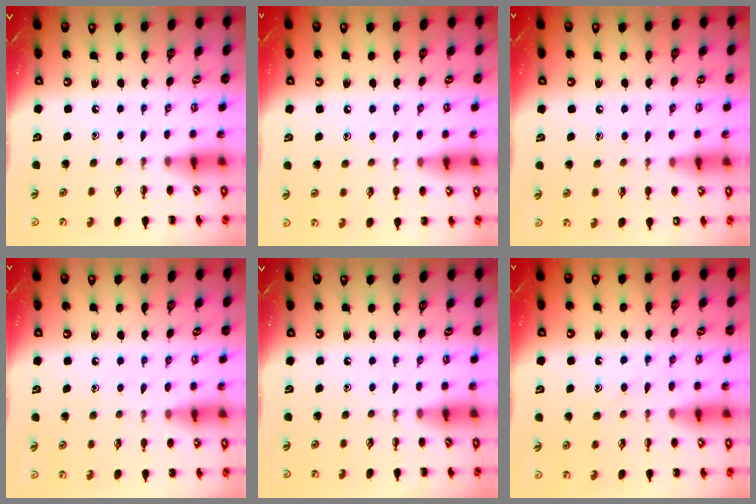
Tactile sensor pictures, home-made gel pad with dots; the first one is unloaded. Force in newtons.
{"total": 6.7, "press": 6.4, "slide": 1.8}
{"total": 6.6, "press": 6.4, "slide": 1.6}
{"total": 6.8, "press": 6.5, "slide": 2.0}
{"total": 0.0}
{"total": 10.6, "press": 10.5, "slide": 0.7}